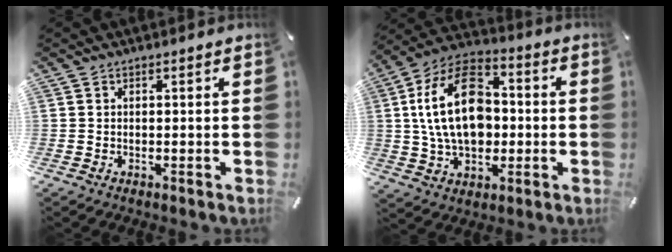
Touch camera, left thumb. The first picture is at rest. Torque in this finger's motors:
{"motor_torque": [0.93, 2.44, 2.00, -0.77, 0.77]}